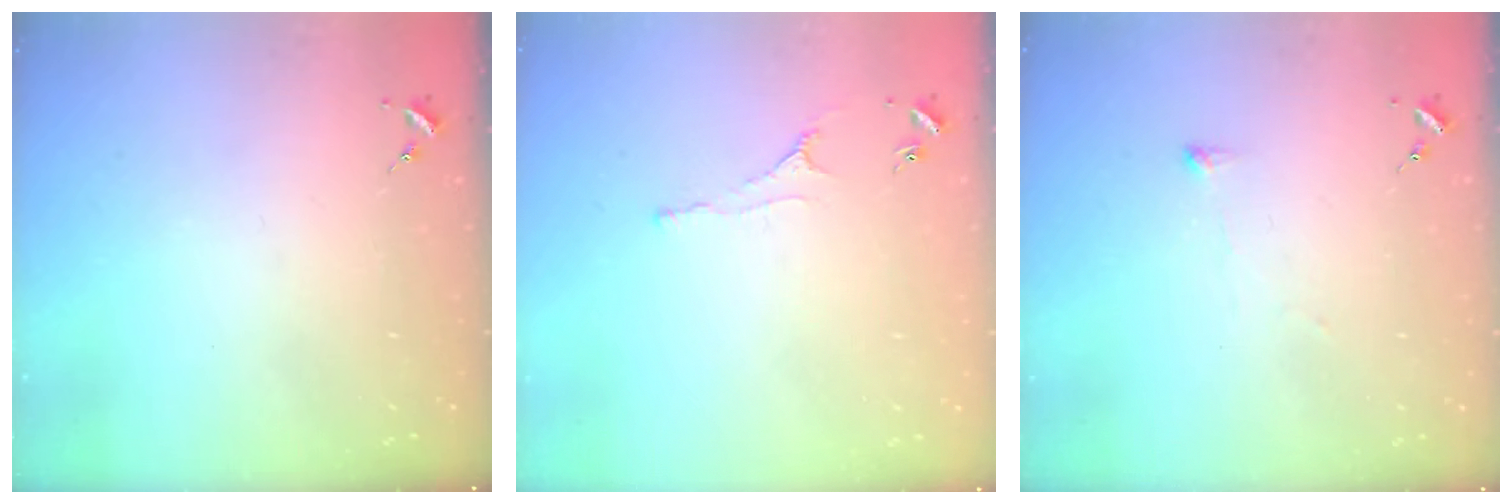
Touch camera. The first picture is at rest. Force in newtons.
{"total": 2.2, "press": 2.1, "slide": 0.4}
{"total": 2.8, "press": 2.7, "slide": 0.5}